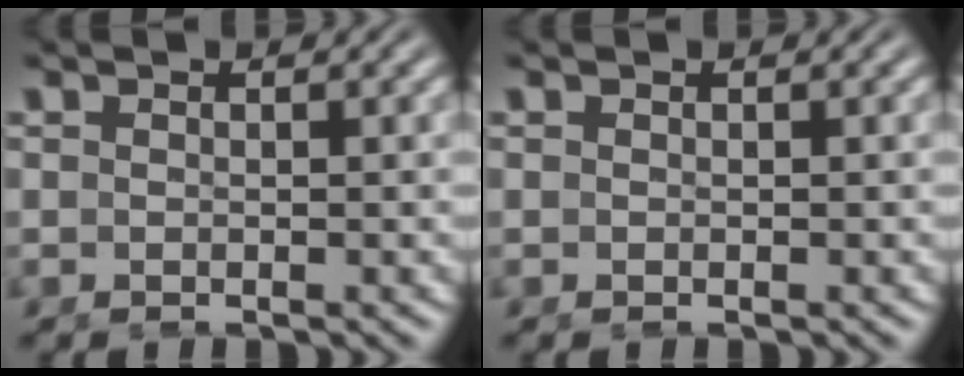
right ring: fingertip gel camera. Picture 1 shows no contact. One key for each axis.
{"total": 0.0}